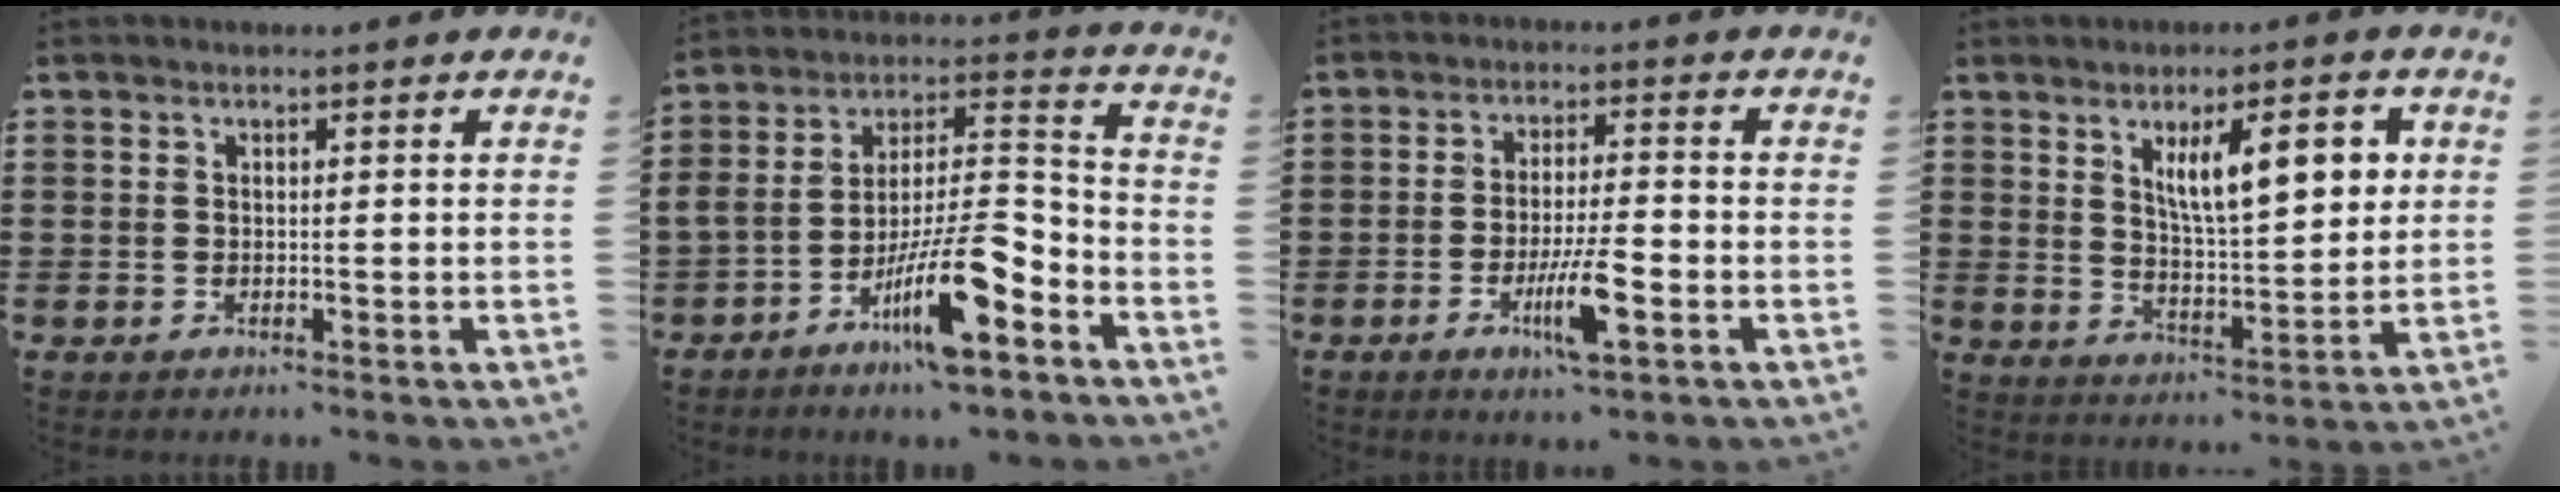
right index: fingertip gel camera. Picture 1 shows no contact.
{"total": 14.3, "force": [-8.1, 3.4, 11.3], "torque": [-0.214, 0.010, -0.148]}
{"total": 7.9, "force": [-2.9, 1.3, 7.2], "torque": [-0.141, -0.013, -0.052]}
{"total": 9.7, "force": [3.5, 3.2, 8.4], "torque": [-0.142, 0.001, 0.054]}